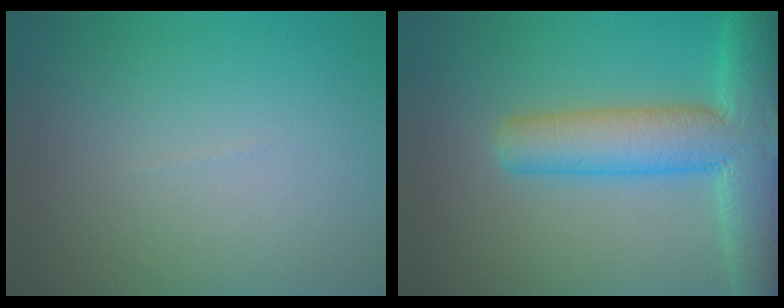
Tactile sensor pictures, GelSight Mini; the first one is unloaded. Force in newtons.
{"total": 9.3, "press": 9.3, "slide": 0.4}